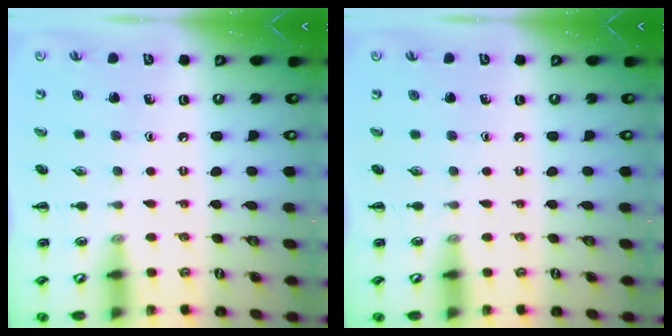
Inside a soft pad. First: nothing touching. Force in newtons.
{"total": 0.0}